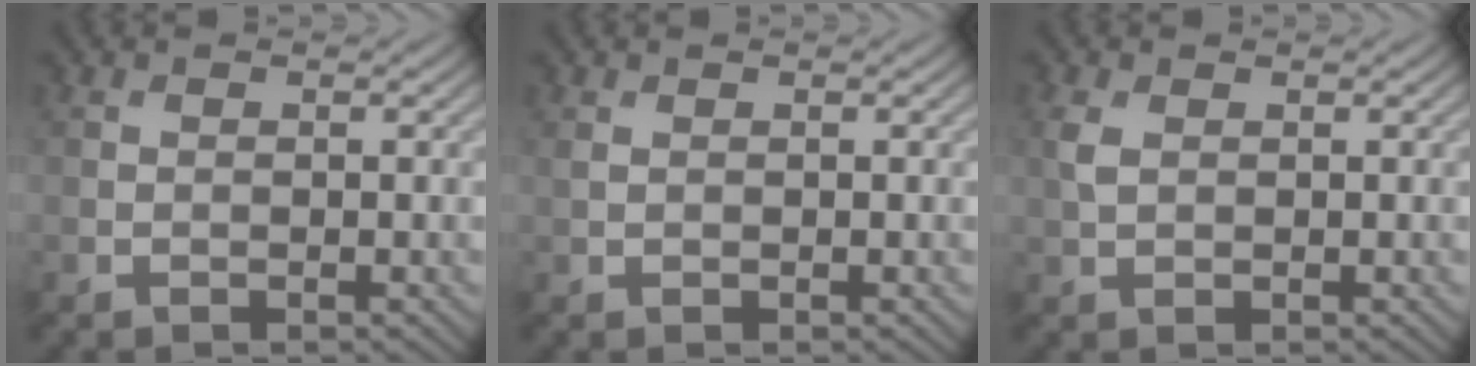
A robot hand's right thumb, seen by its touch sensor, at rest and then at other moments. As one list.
[{"total": 0.7, "force": [0.3, 0.4, 0.5], "torque": [-0.018, 0.002, 0.007]}, {"total": 2.1, "force": [0.6, 1.3, 1.5], "torque": [-0.047, 0.003, 0.012]}]